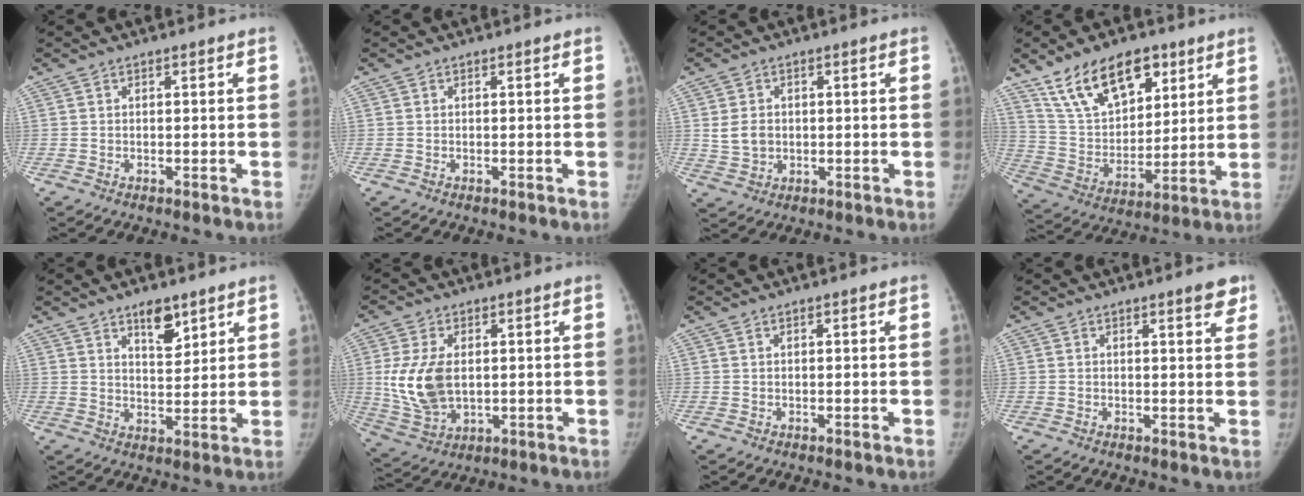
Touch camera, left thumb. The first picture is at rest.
{"total": 0.0}
{"total": 4.5, "force": [0.3, 3.7, 2.5], "torque": [-0.032, 0.000, 0.015]}
{"total": 17.6, "force": [10.7, 9.6, 10.2], "torque": [-0.130, -0.040, 0.203]}
{"total": 6.3, "force": [4.2, 2.8, 3.8], "torque": [-0.036, -0.032, 0.069]}
{"total": 11.5, "force": [0.9, 7.1, 9.0], "torque": [-0.177, -0.010, 0.031]}
{"total": 0.0}
{"total": 3.5, "force": [2.3, 0.8, 2.5], "torque": [-0.021, -0.011, 0.027]}